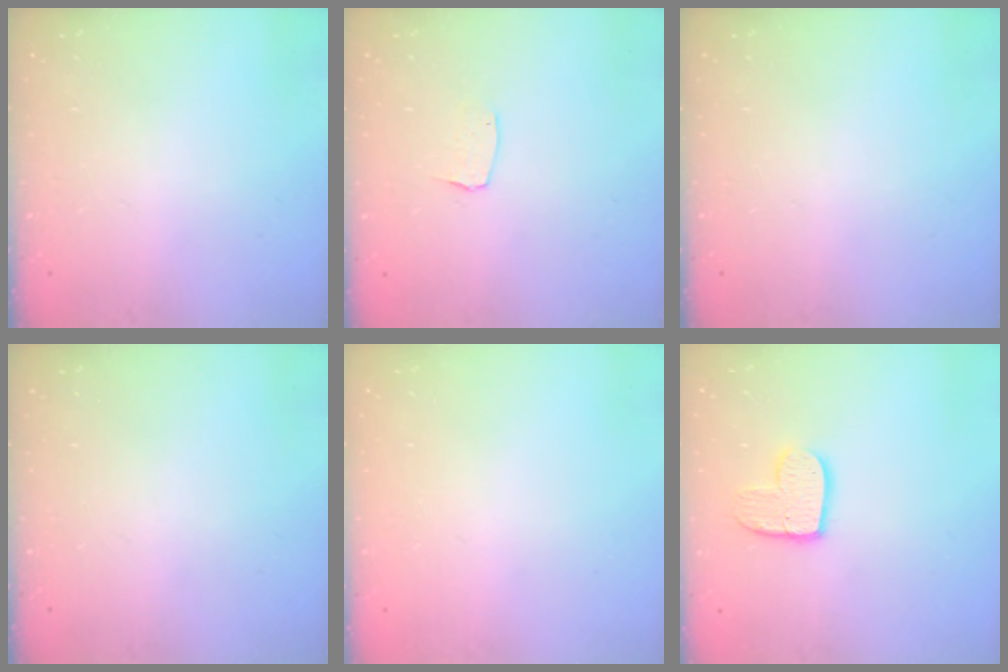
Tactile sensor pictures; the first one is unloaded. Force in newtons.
{"total": 3.7, "press": 3.7, "slide": 0.2}
{"total": 0.0}
{"total": 0.0}
{"total": 0.0}
{"total": 10.7, "press": 10.7, "slide": 1.0}